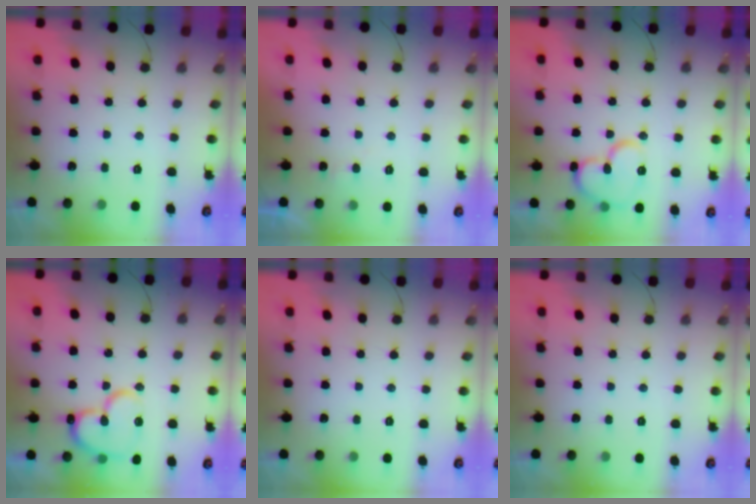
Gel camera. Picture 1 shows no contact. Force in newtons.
{"total": 3.7, "press": 3.7, "slide": 0.4}
{"total": 14.0, "press": 13.9, "slide": 1.6}
{"total": 16.7, "press": 16.6, "slide": 2.0}
{"total": 0.0}
{"total": 0.0}